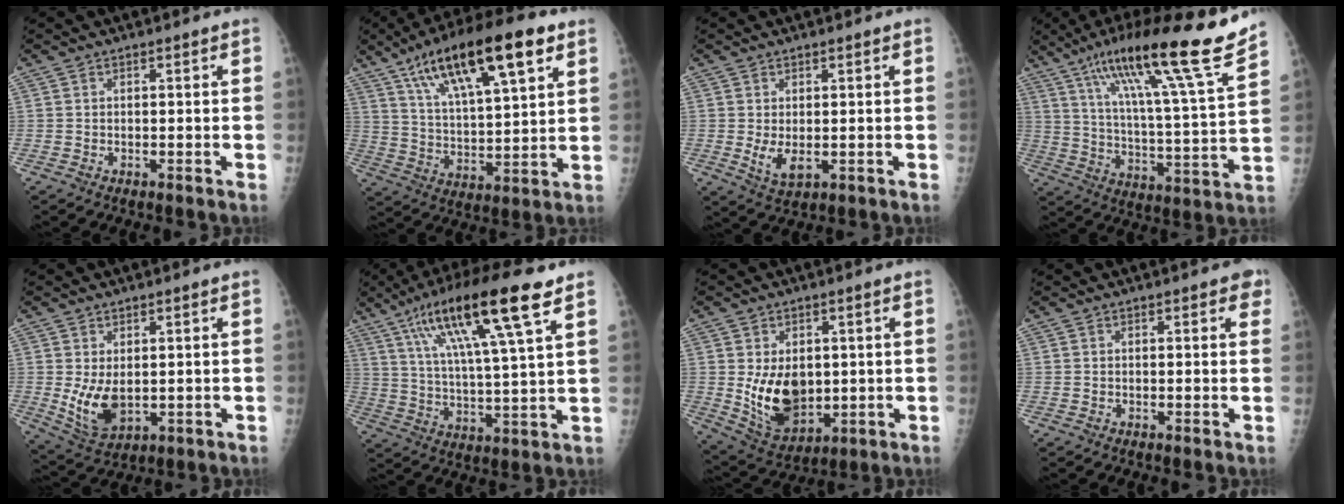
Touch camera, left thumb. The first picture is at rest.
{"total": 21.5, "force": [11.4, 6.3, 17.1], "torque": [-0.271, -0.019, 0.197]}
{"total": 4.1, "force": [-0.2, 2.1, 3.5], "torque": [-0.061, -0.011, 0.006]}
{"total": 23.1, "force": [16.2, 1.0, 16.4], "torque": [-0.246, -0.067, 0.262]}
{"total": 7.4, "force": [0.0, 4.4, 5.9], "torque": [-0.100, -0.017, 0.018]}
{"total": 18.9, "force": [10.0, 2.6, 15.8], "torque": [-0.280, -0.020, 0.175]}
{"total": 11.6, "force": [0.2, 7.9, 8.5], "torque": [-0.114, -0.019, 0.028]}
{"total": 2.1, "force": [1.0, 1.0, 1.5], "torque": [-0.003, 0.001, 0.006]}